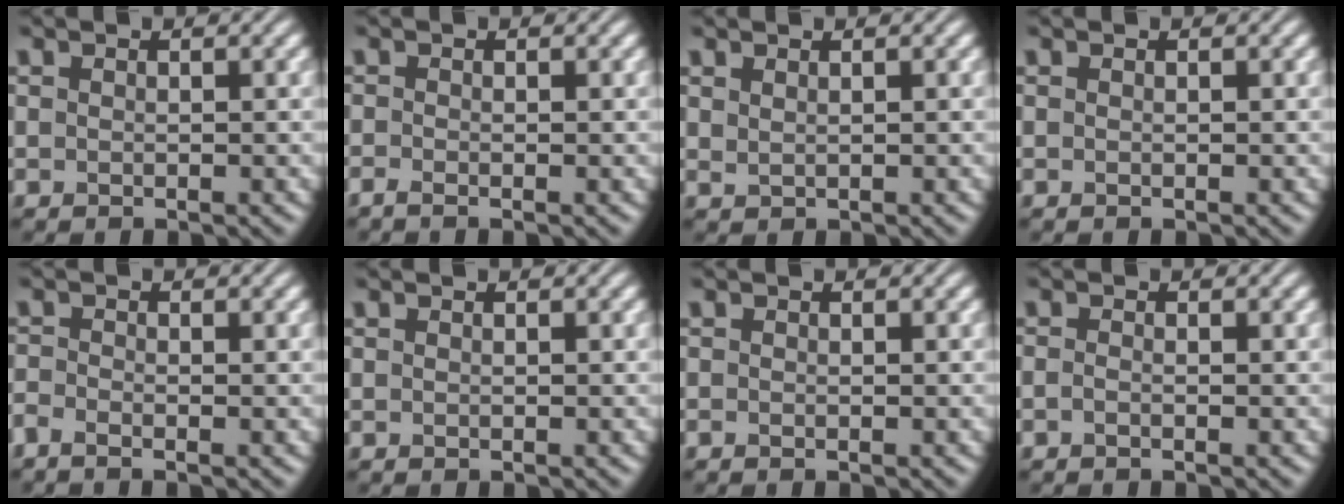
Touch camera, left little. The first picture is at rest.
{"total": 1.0, "force": [-0.8, 0.1, 0.7], "torque": [-0.014, -0.011, -0.019]}
{"total": 0.6, "force": [0.6, 0.2, 0.2], "torque": [-0.007, -0.001, 0.014]}
{"total": 0.0}
{"total": 1.4, "force": [-1.2, 0.3, 0.7], "torque": [-0.019, -0.010, -0.034]}
{"total": 0.0}
{"total": 0.0}
{"total": 0.6, "force": [-0.4, 0.1, 0.4], "torque": [-0.010, -0.005, -0.010]}